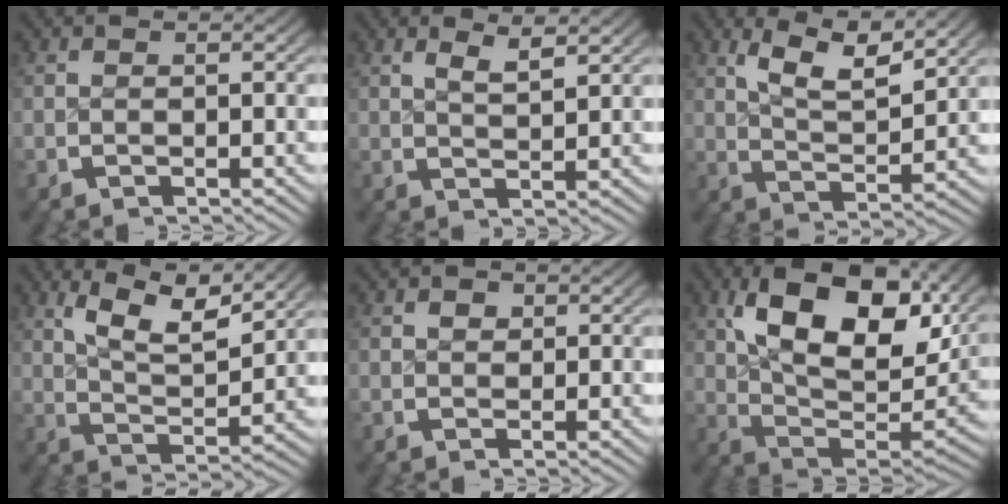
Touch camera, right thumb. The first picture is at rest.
{"total": 2.6, "force": [2.1, 0.2, 1.5], "torque": [-0.024, -0.001, 0.044]}
{"total": 7.0, "force": [3.4, 3.1, 5.3], "torque": [-0.100, -0.012, 0.061]}
{"total": 8.1, "force": [3.5, 3.8, 6.2], "torque": [-0.118, -0.014, 0.060]}
{"total": 1.1, "force": [0.4, 0.9, 0.5], "torque": [-0.007, -0.007, 0.011]}
{"total": 16.9, "force": [3.4, 9.8, 13.4], "torque": [-0.231, -0.027, 0.060]}